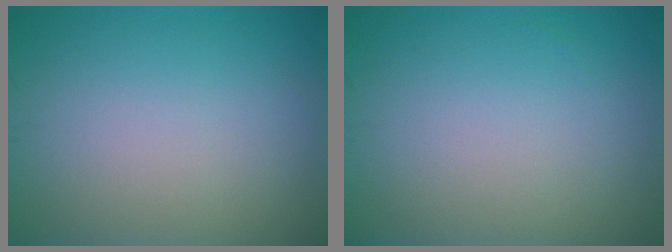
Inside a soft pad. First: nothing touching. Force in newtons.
{"total": 0.0}